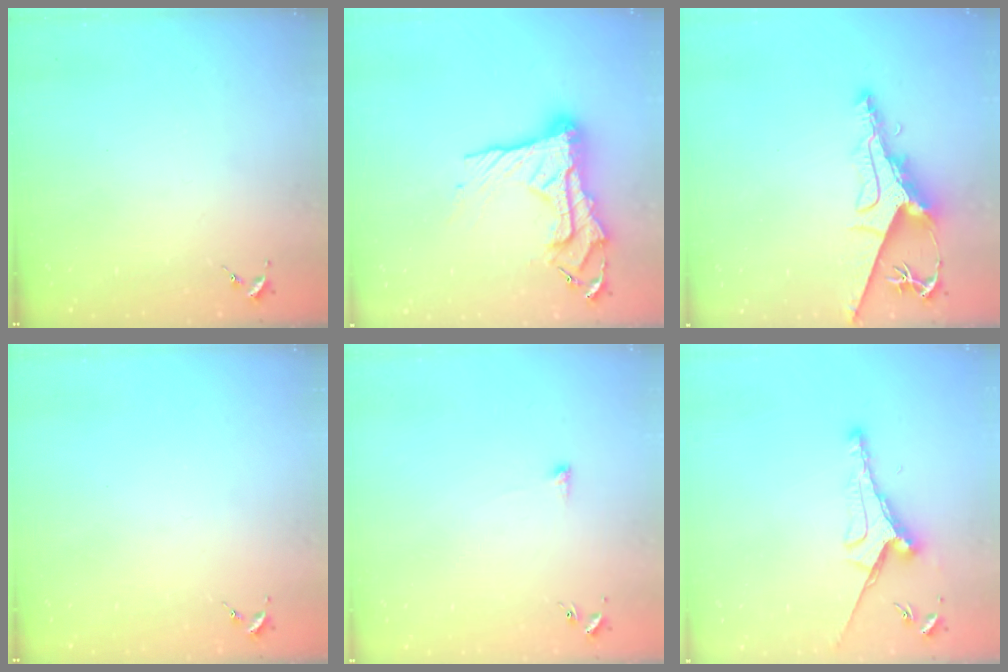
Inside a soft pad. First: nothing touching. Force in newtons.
{"total": 21.4, "press": 21.3, "slide": 1.9}
{"total": 10.1, "press": 10.0, "slide": 1.3}
{"total": 0.0}
{"total": 2.9, "press": 2.9, "slide": 0.5}
{"total": 10.9, "press": 10.8, "slide": 0.6}